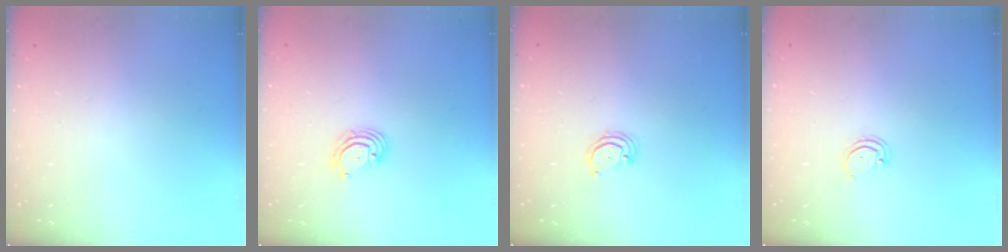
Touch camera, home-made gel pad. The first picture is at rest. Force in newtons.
{"total": 4.5, "press": 4.5, "slide": 0.5}
{"total": 2.3, "press": 2.2, "slide": 0.2}
{"total": 3.0, "press": 3.0, "slide": 0.2}